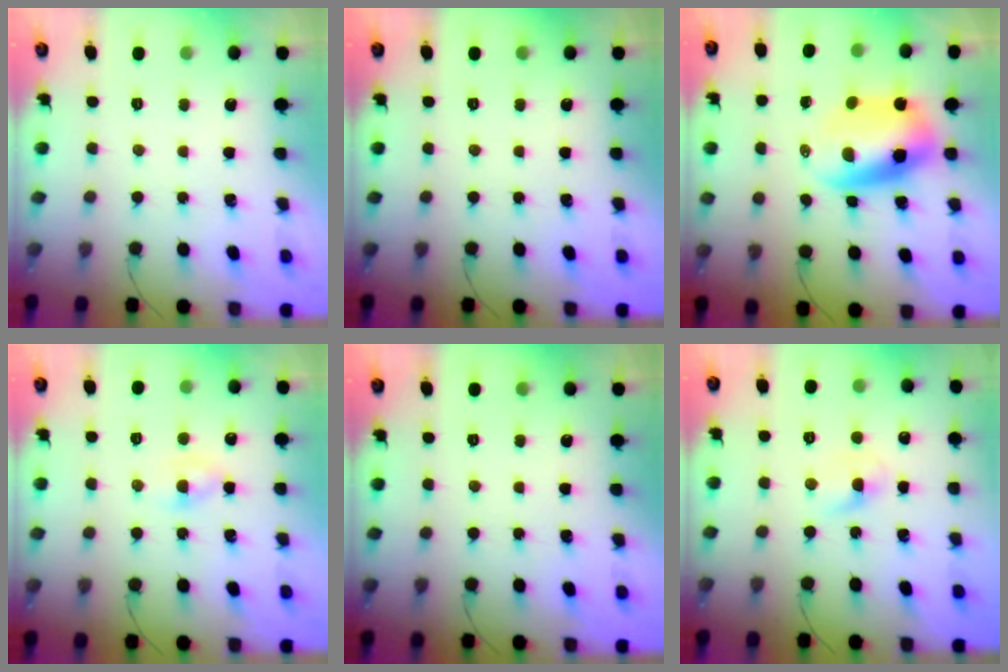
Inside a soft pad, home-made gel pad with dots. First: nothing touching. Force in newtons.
{"total": 0.0}
{"total": 9.8, "press": 9.5, "slide": 2.4}
{"total": 2.5, "press": 2.4, "slide": 0.9}
{"total": 0.0}
{"total": 2.4, "press": 2.2, "slide": 1.0}